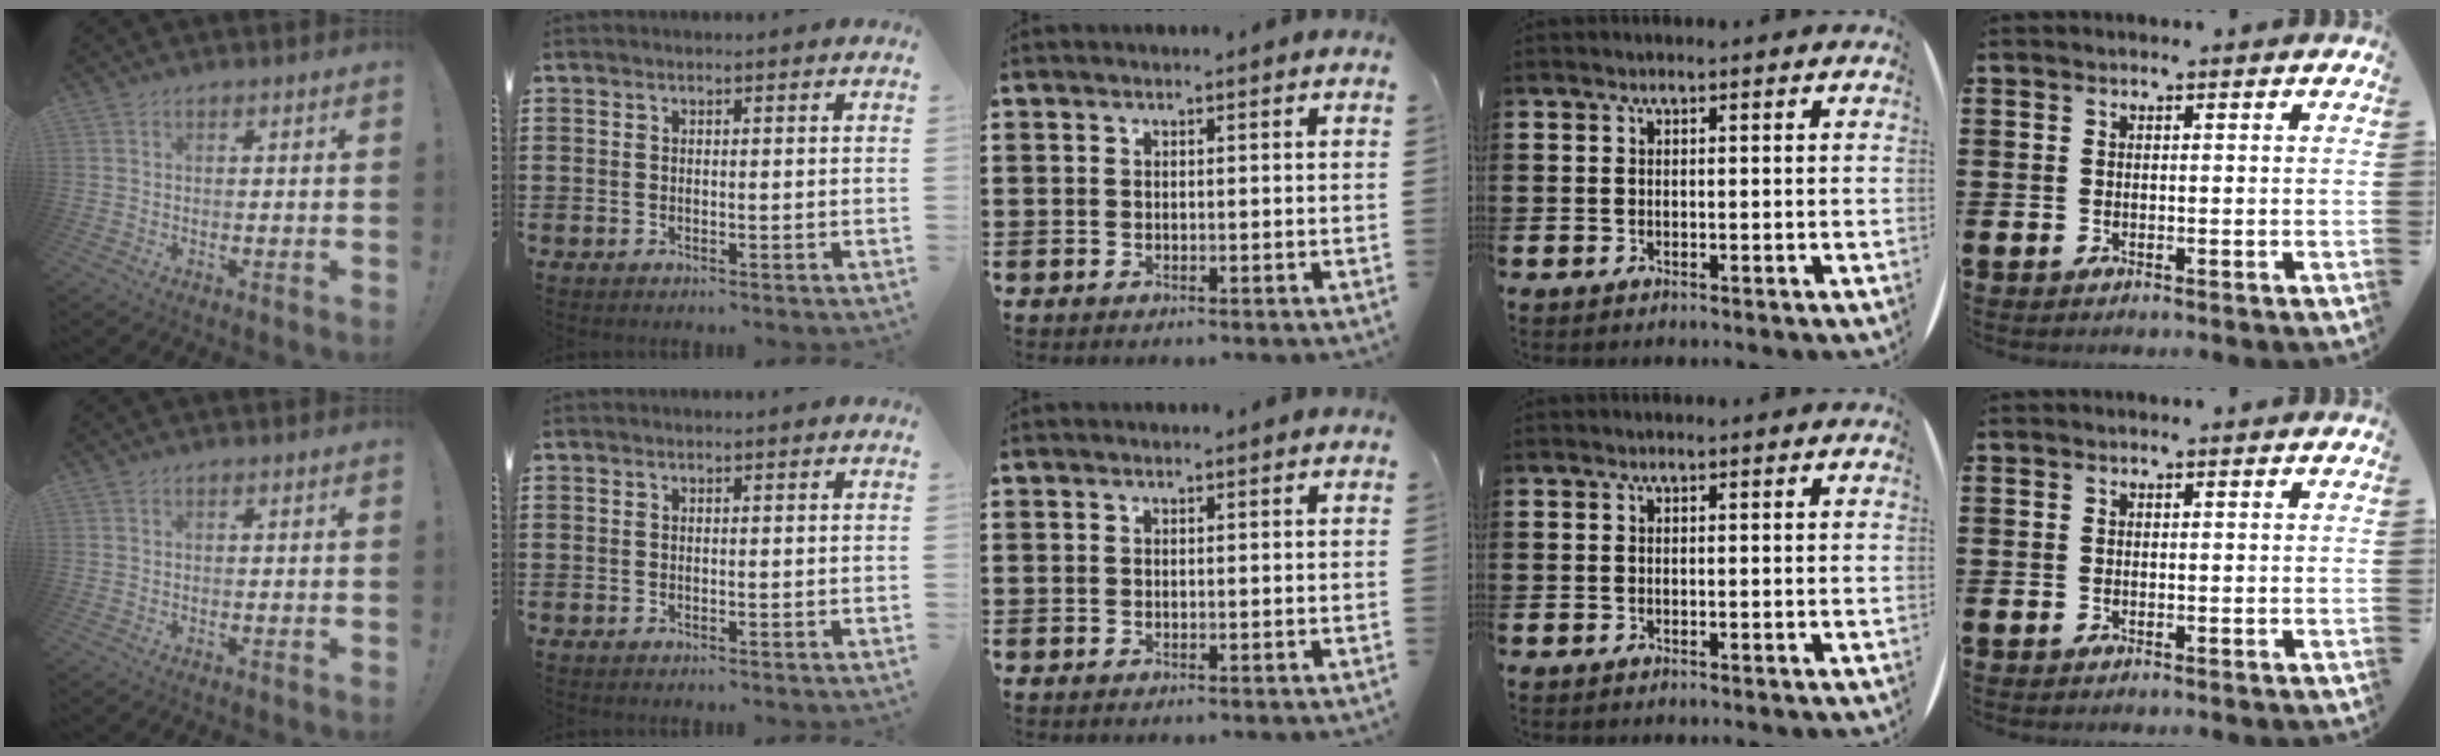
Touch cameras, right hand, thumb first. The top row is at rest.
{}